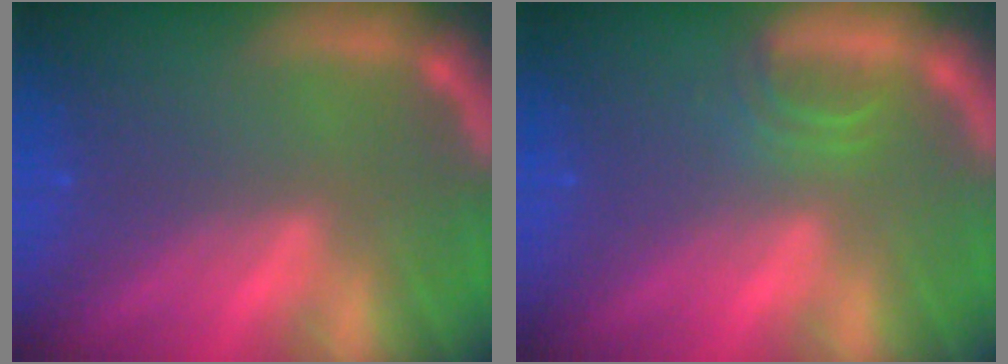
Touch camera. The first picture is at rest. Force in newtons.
{"total": 1.9}